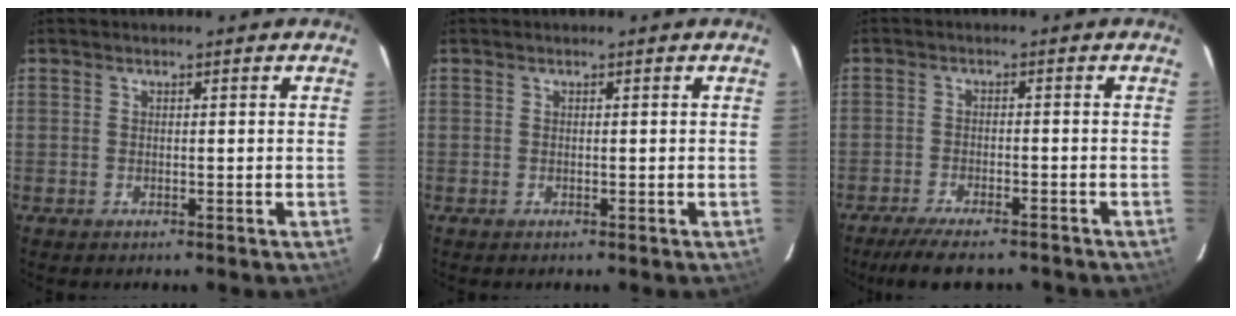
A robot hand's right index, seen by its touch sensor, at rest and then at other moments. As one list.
[{"total": 0.0}, {"total": 9.8, "force": [-8.3, 2.2, 4.8], "torque": [-0.106, -0.019, -0.133]}]